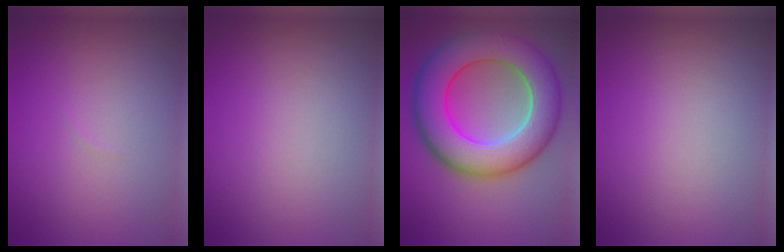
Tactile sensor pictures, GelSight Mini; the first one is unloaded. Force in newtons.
{"total": 0.0}
{"total": 11.0, "press": 11.0, "slide": 0.6}
{"total": 0.0}